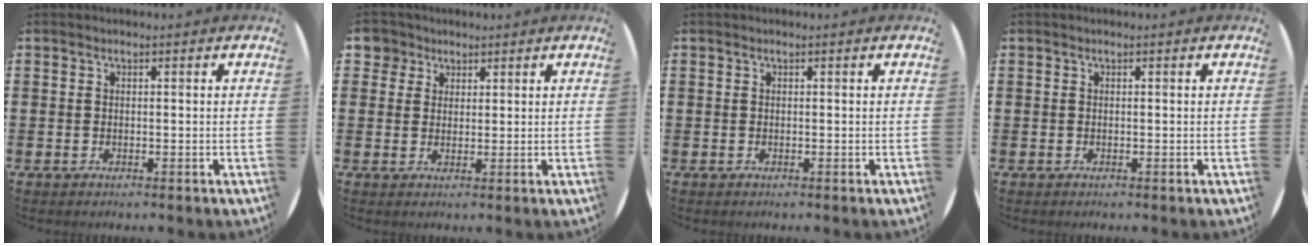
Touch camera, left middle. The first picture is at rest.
{"total": 3.4, "force": [2.3, 2.5, 0.3], "torque": [-0.002, 0.005, 0.041]}
{"total": 0.0}
{"total": 0.0}